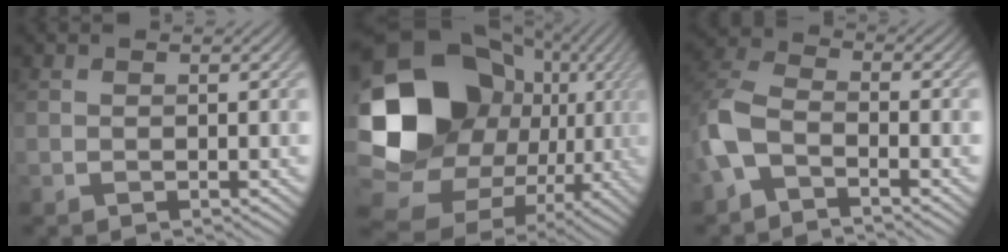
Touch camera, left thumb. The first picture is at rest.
{"total": 21.8, "force": [0.6, 18.5, 11.5], "torque": [-0.247, -0.020, 0.021]}
{"total": 6.1, "force": [-3.0, 3.1, 4.3], "torque": [-0.107, -0.002, -0.078]}